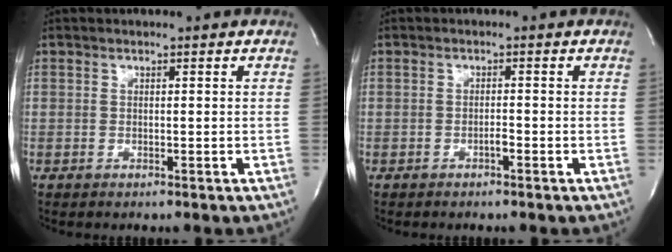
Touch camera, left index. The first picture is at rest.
{"total": 0.9, "force": [-0.7, 0.1, 0.7], "torque": [-0.013, 0.001, -0.012]}